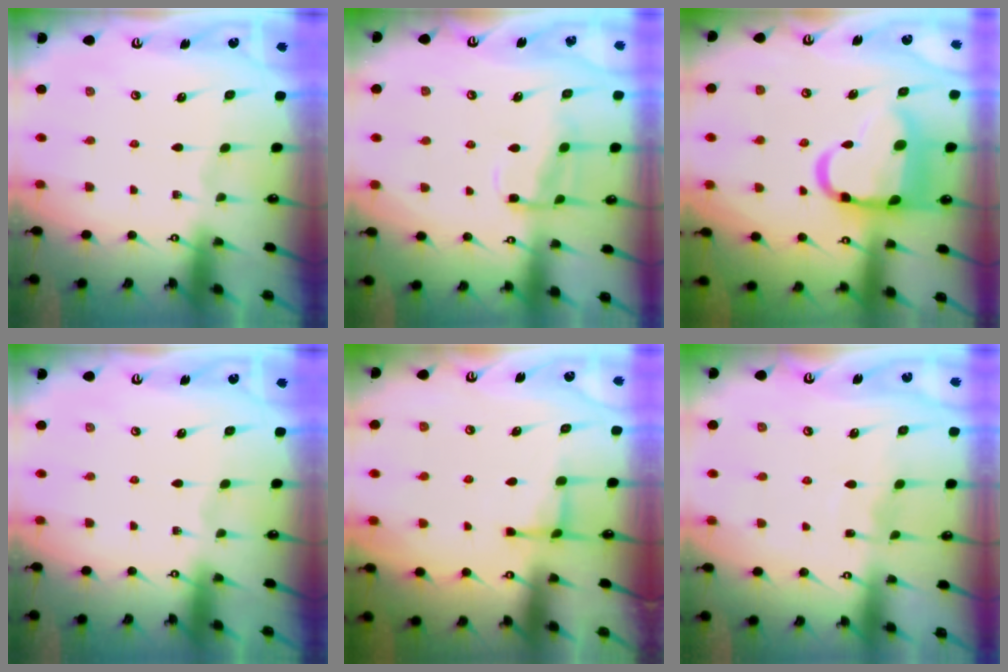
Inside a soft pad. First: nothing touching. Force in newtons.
{"total": 10.8, "press": 10.8, "slide": 1.1}
{"total": 15.7, "press": 15.6, "slide": 1.7}
{"total": 0.0}
{"total": 3.6, "press": 3.5, "slide": 0.7}
{"total": 5.8, "press": 5.8, "slide": 0.5}